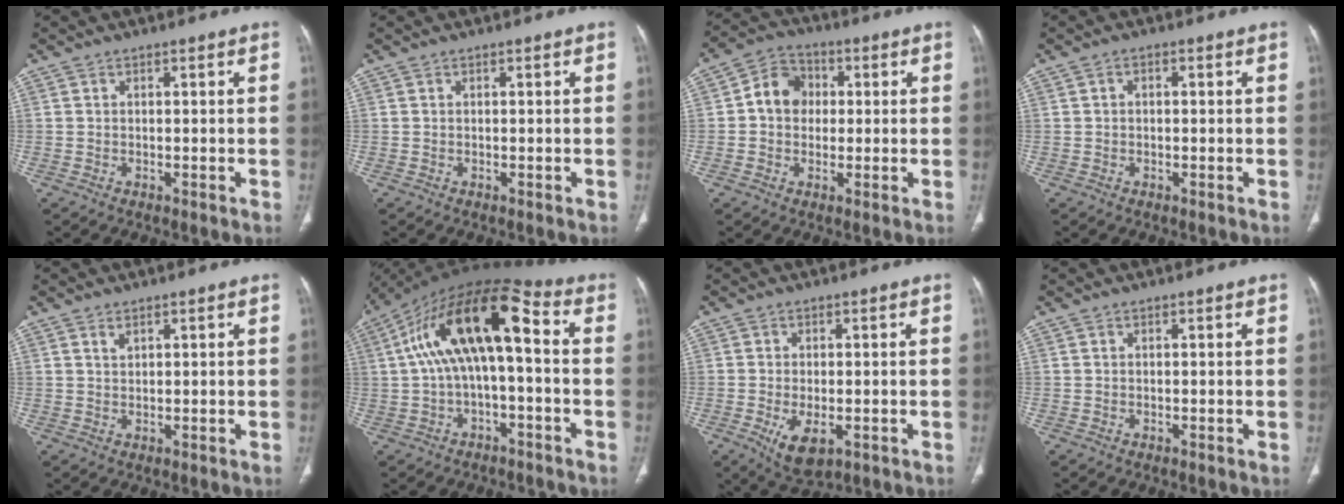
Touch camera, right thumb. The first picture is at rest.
{"total": 0.0}
{"total": 7.8, "force": [0.6, 6.6, 4.0], "torque": [-0.044, 0.018, 0.000]}
{"total": 0.9, "force": [0.1, 0.7, 0.6], "torque": [-0.006, 0.004, -0.002]}
{"total": 1.4, "force": [0.9, 0.7, 0.7], "torque": [-0.011, -0.003, 0.020]}
{"total": 16.6, "force": [1.0, 6.8, 15.1], "torque": [-0.268, 0.059, 0.013]}
{"total": 6.6, "force": [-2.2, 3.4, 5.3], "torque": [-0.093, -0.007, -0.025]}
{"total": 0.0}